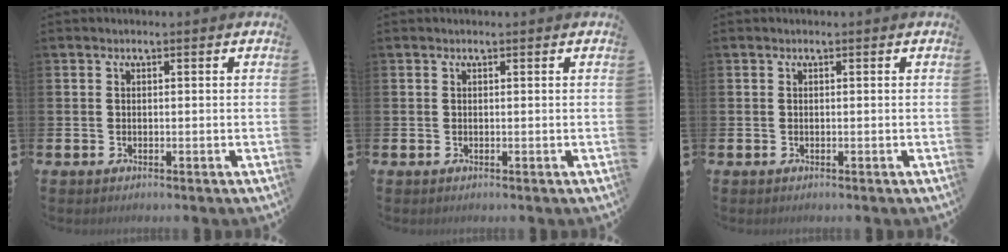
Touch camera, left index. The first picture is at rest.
{"total": 0.0}
{"total": 0.0}